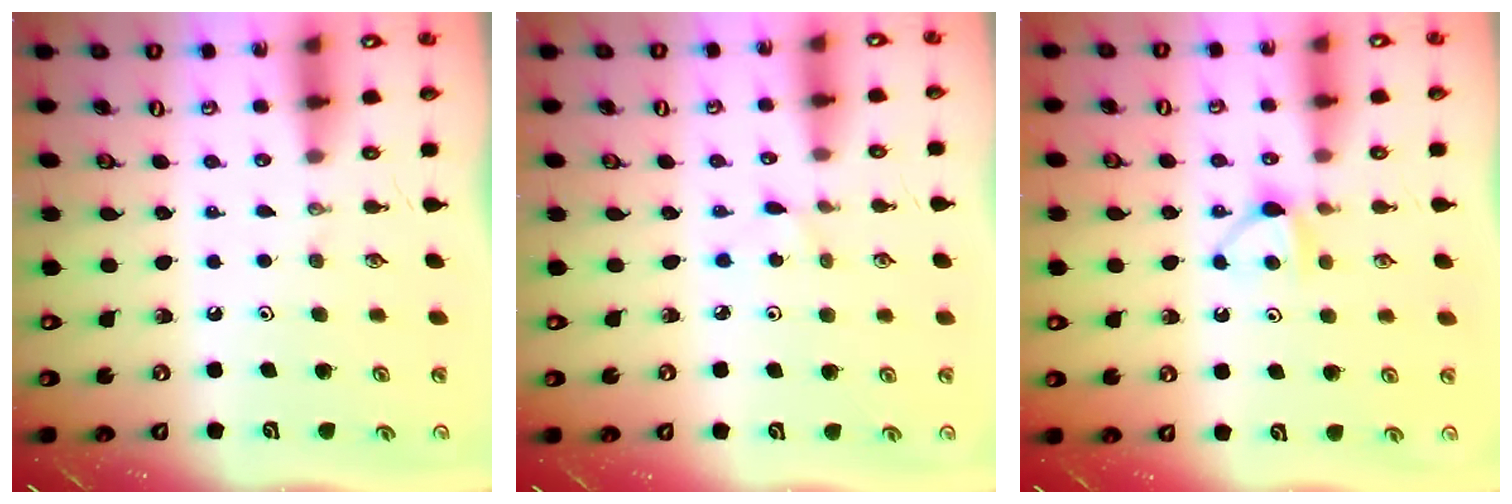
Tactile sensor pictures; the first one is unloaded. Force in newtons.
{"total": 1.0, "press": 1.0, "slide": 0.1}
{"total": 6.8, "press": 6.7, "slide": 0.8}